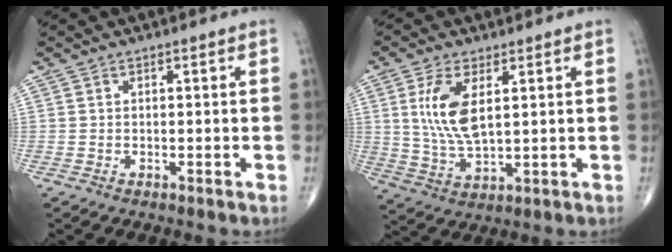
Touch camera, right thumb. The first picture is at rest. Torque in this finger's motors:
{"motor_torque": [-0.76, 0.60, 0.91, 0.36, 0.12]}